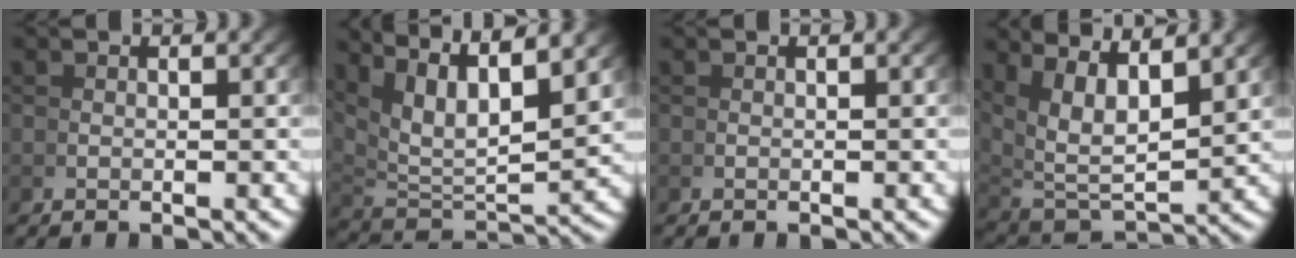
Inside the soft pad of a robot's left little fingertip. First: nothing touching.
{"total": 9.3, "force": [3.8, 4.8, 7.0], "torque": [-0.135, -0.009, 0.075]}
{"total": 0.0}
{"total": 9.3, "force": [2.5, 5.8, 6.9], "torque": [-0.139, -0.023, 0.053]}